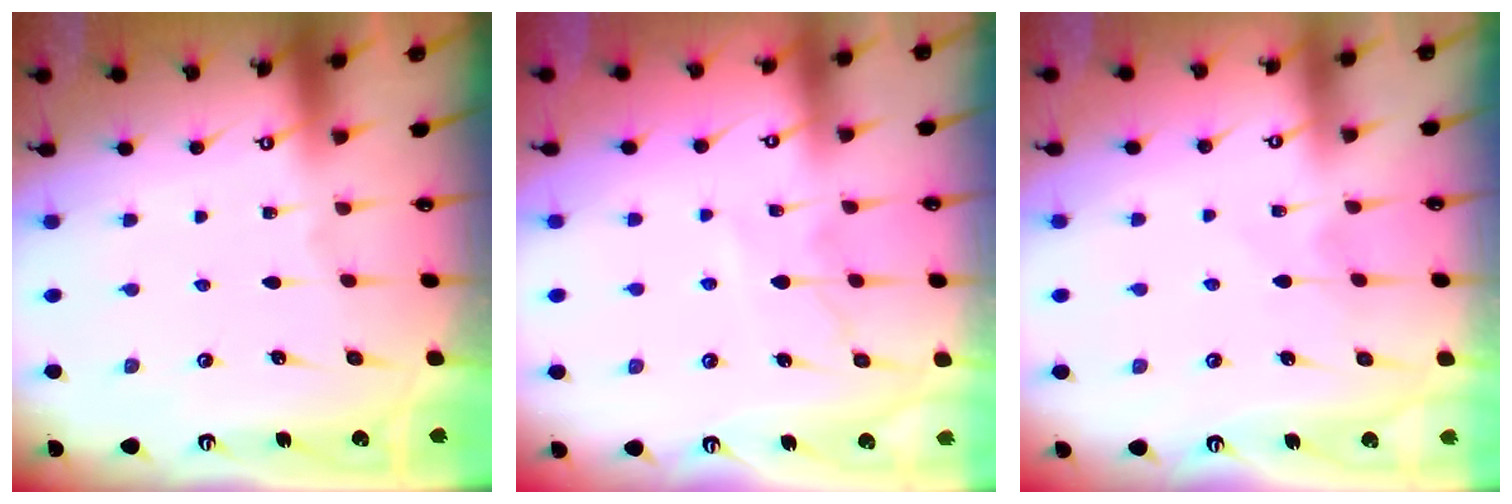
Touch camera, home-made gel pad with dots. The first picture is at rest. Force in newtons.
{"total": 7.2, "press": 7.1, "slide": 0.7}
{"total": 4.2, "press": 4.2, "slide": 0.4}